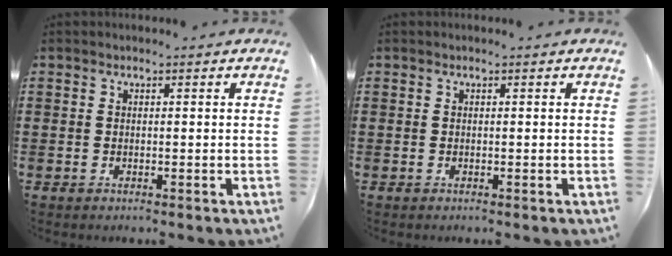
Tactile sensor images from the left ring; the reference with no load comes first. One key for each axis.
{"total": 0.0}